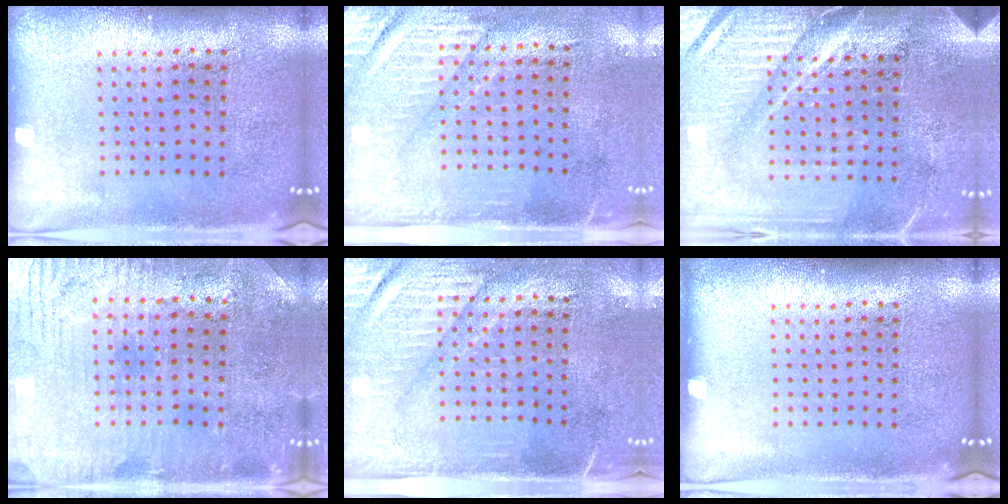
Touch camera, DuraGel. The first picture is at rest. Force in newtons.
{"total": 2.9, "press": 2.5, "slide": 1.5}
{"total": 4.1, "press": 3.7, "slide": 1.7}
{"total": 1.0, "press": 0.8, "slide": 0.6}
{"total": 3.0, "press": 2.6, "slide": 1.5}
{"total": 0.0}